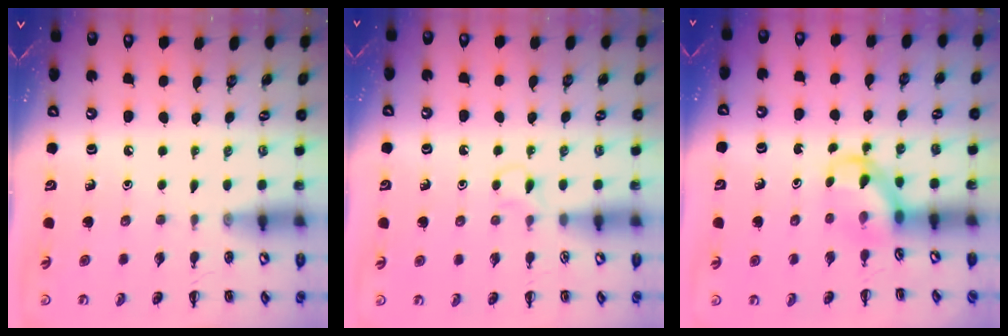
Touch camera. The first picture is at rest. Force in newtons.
{"total": 2.8, "press": 2.6, "slide": 1.2}
{"total": 3.4, "press": 3.2, "slide": 1.0}